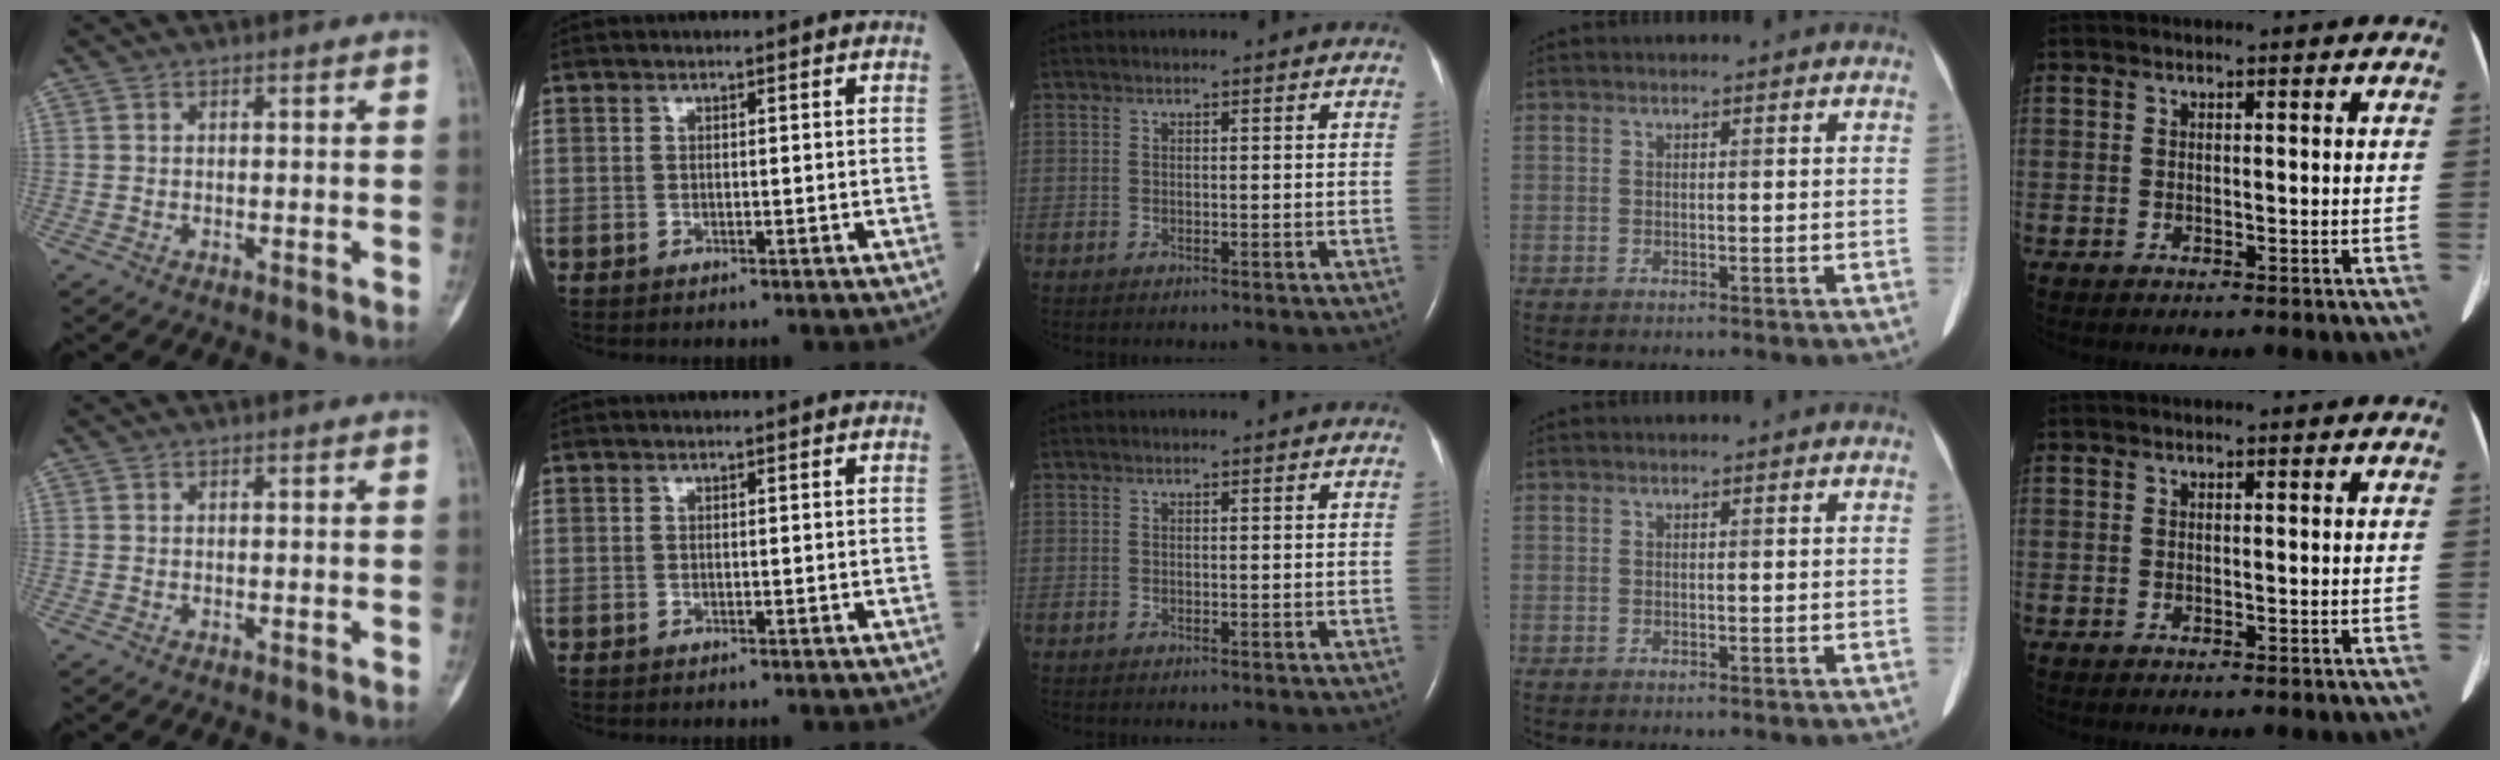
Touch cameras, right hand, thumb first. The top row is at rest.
{}